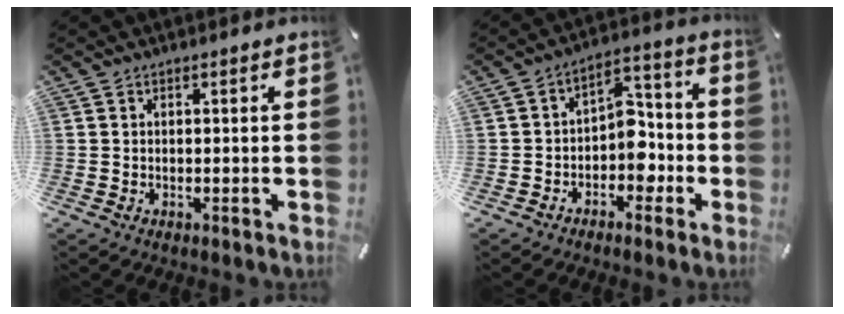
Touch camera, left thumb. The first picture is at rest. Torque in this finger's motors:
{"motor_torque": [-0.28, 0.77, 0.18, -0.17, 0.18]}